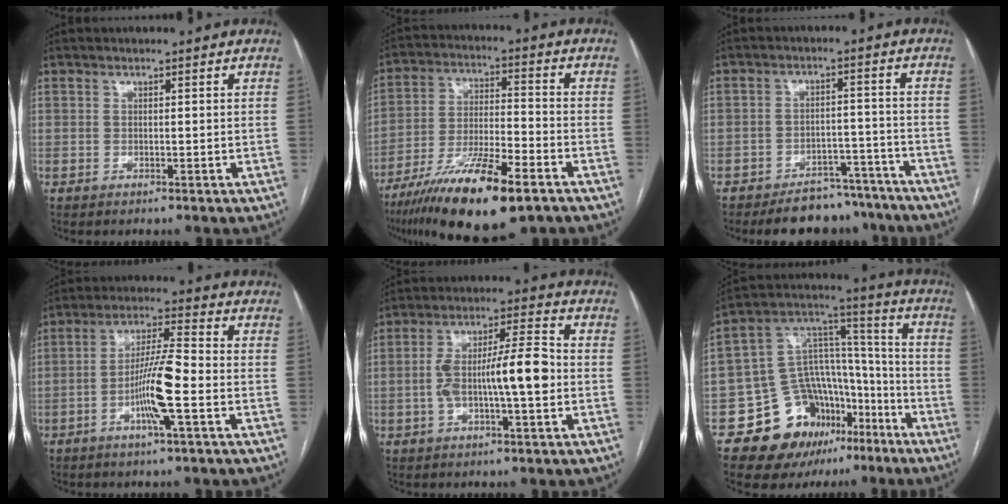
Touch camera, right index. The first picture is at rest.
{"total": 17.2, "force": [-10.8, 3.1, 13.0], "torque": [-0.239, -0.032, -0.188]}
{"total": 10.4, "force": [-9.3, 4.3, 2.0], "torque": [0.003, 0.022, -0.125]}
{"total": 9.2, "force": [-2.9, 0.1, 8.7], "torque": [-0.167, 0.002, -0.056]}
{"total": 10.8, "force": [-1.5, 1.9, 10.5], "torque": [-0.189, 0.023, -0.026]}
{"total": 17.2, "force": [-9.9, 11.8, 7.8], "torque": [-0.112, 0.077, -0.150]}